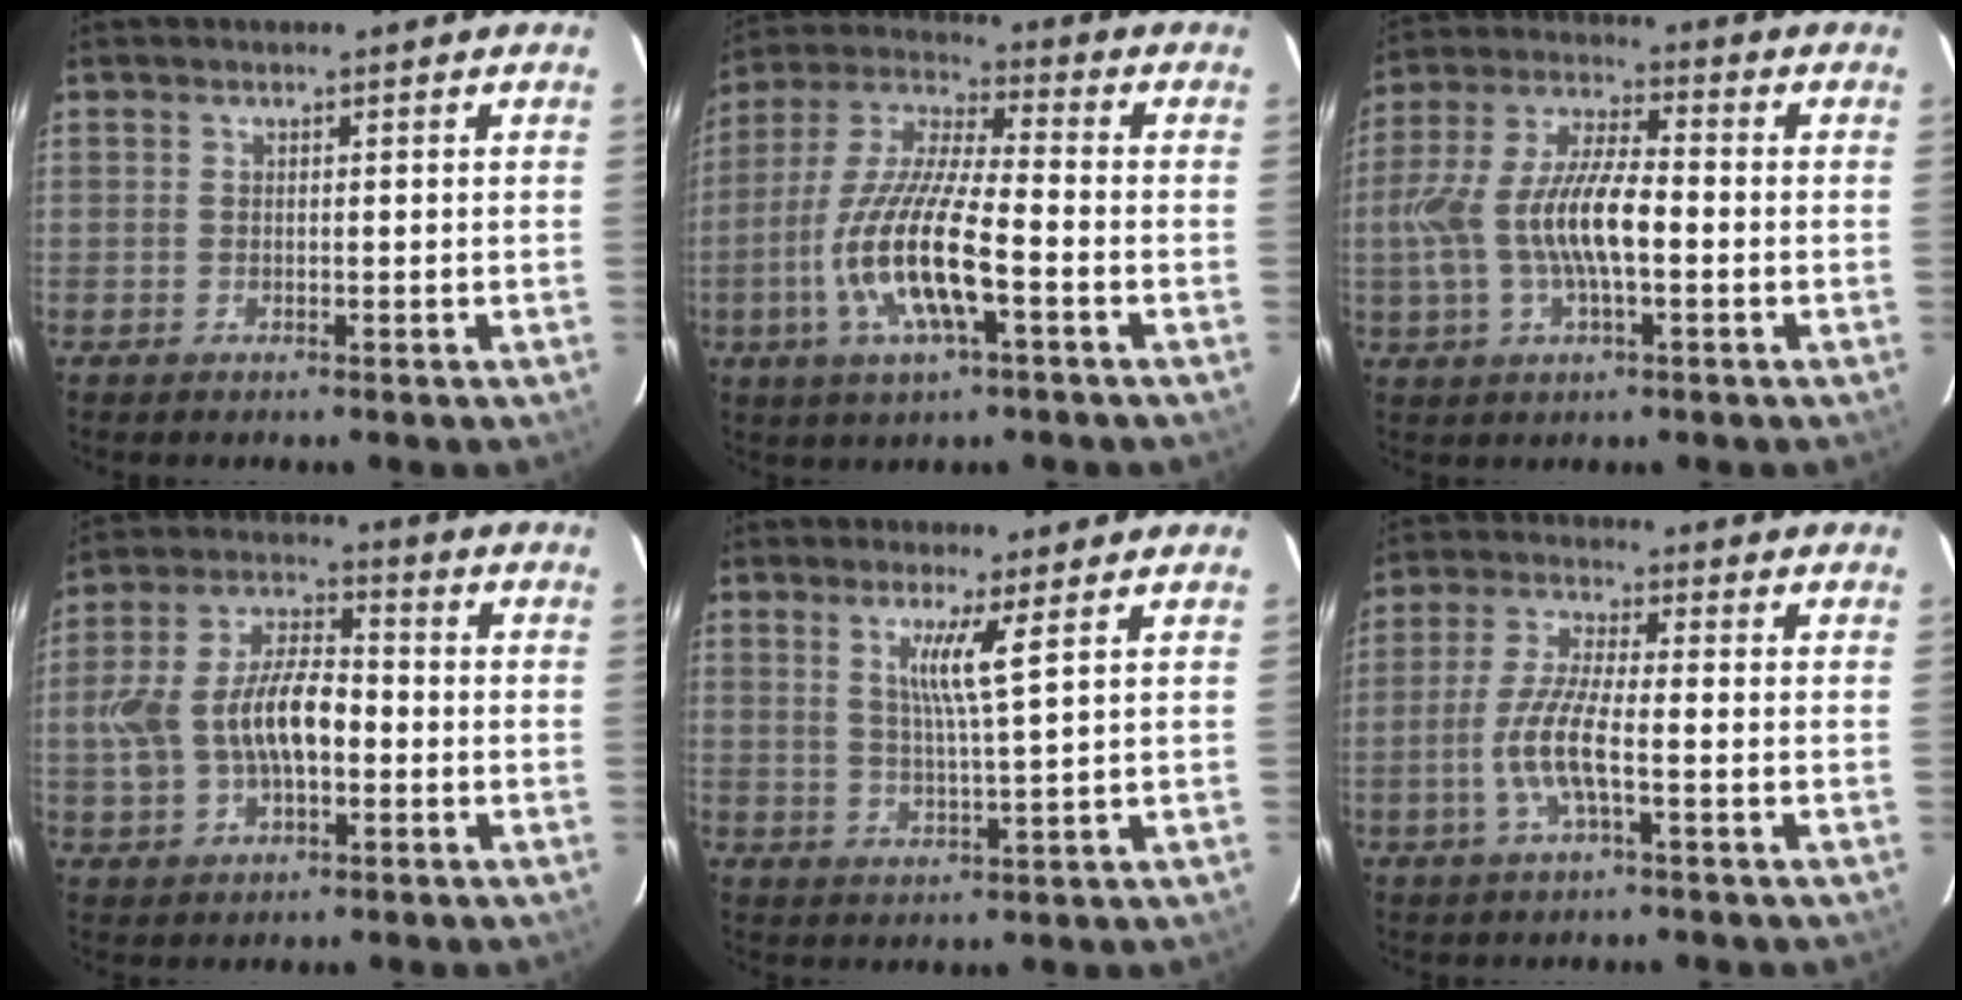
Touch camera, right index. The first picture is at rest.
{"total": 15.8, "force": [-5.3, 3.7, 14.4], "torque": [-0.299, -0.010, -0.106]}
{"total": 13.7, "force": [-2.3, 4.8, 12.6], "torque": [-0.260, 0.005, -0.042]}
{"total": 13.4, "force": [-2.1, 7.1, 11.2], "torque": [-0.234, 0.015, -0.034]}
{"total": 5.0, "force": [2.4, -1.0, 4.3], "torque": [-0.079, -0.010, 0.042]}
{"total": 8.1, "force": [-2.6, 1.2, 7.5], "torque": [-0.160, -0.001, -0.052]}